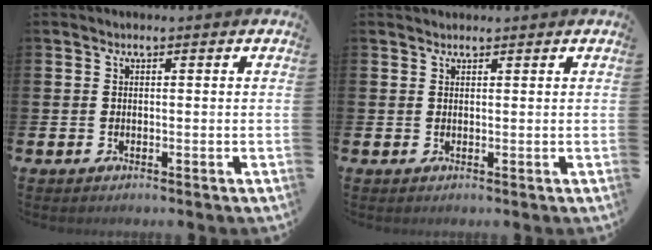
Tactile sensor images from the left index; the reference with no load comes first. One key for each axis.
{"total": 0.9, "fx": 0.9, "fy": 0.2, "fz": 0.0, "tx": 0.011, "ty": -0.003, "tz": 0.014}